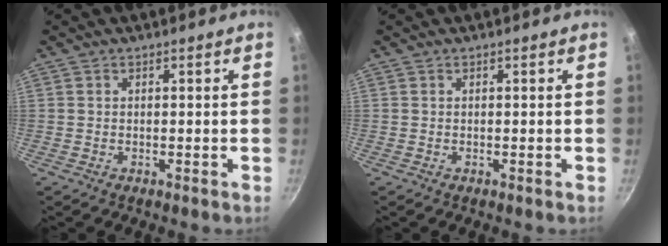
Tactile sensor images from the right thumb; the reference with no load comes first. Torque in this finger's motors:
{"motor_torque": [-0.03, 0.03, 0.00, 0.00, 0.00]}